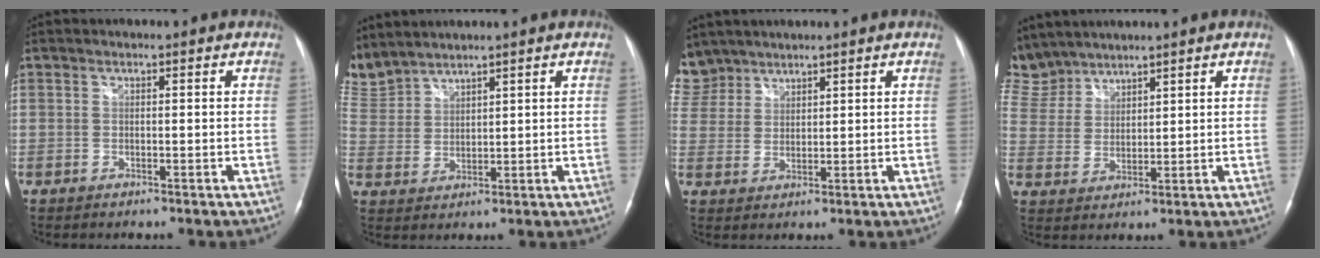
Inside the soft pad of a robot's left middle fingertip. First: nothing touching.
{"total": 8.2, "force": [7.7, 2.6, 1.1], "torque": [-0.050, 0.011, 0.172]}
{"total": 8.1, "force": [6.6, 4.6, 0.4], "torque": [-0.023, 0.012, 0.141]}
{"total": 9.4, "force": [8.6, 3.9, 0.8], "torque": [-0.037, 0.015, 0.189]}